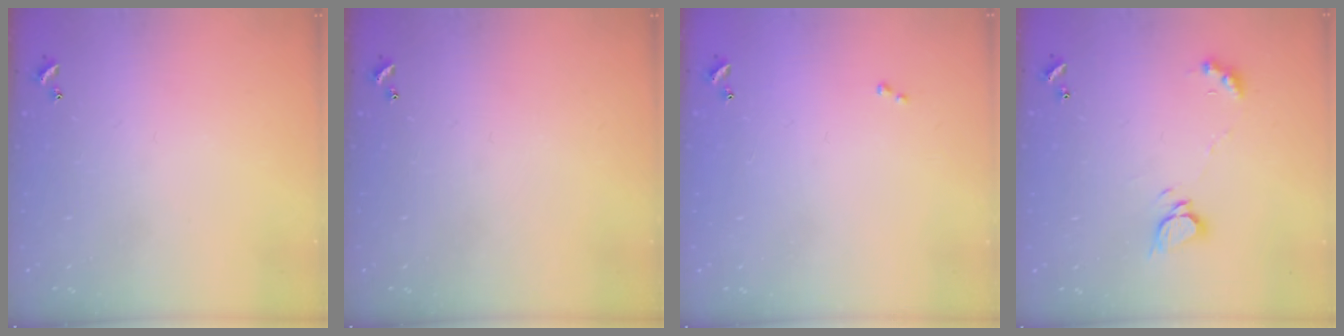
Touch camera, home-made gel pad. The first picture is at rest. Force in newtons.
{"total": 0.0}
{"total": 0.0}
{"total": 4.2, "press": 4.2, "slide": 0.3}